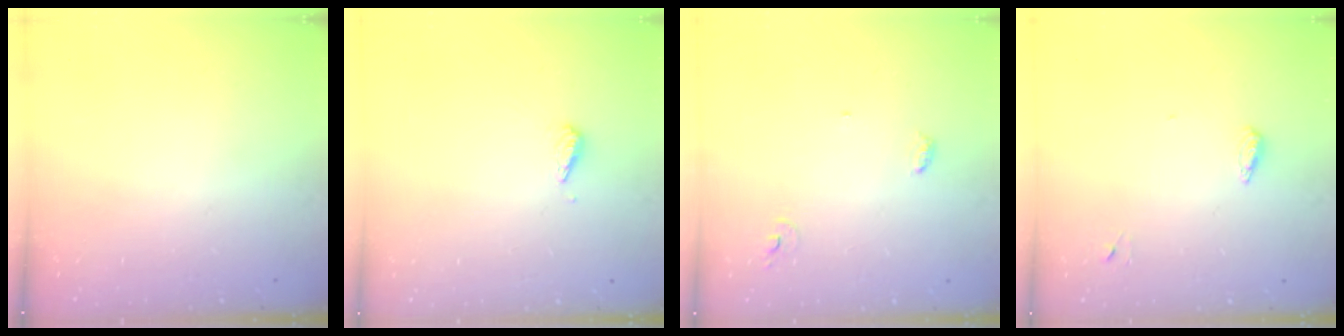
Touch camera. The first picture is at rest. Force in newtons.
{"total": 3.6, "press": 3.6, "slide": 0.5}
{"total": 3.7, "press": 3.7, "slide": 0.3}
{"total": 4.6, "press": 4.4, "slide": 1.0}